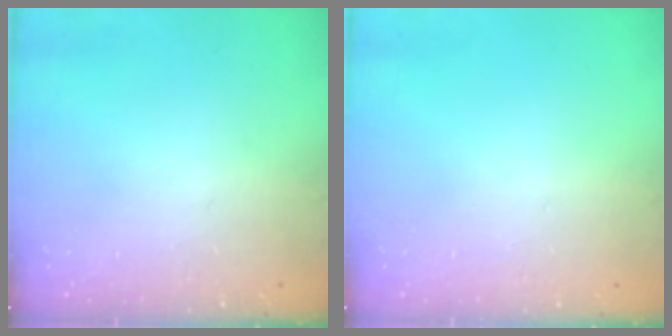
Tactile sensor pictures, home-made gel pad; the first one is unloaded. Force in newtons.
{"total": 0.0}